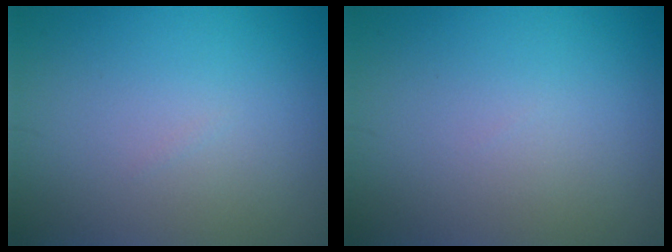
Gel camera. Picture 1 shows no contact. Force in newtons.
{"total": 0.0}